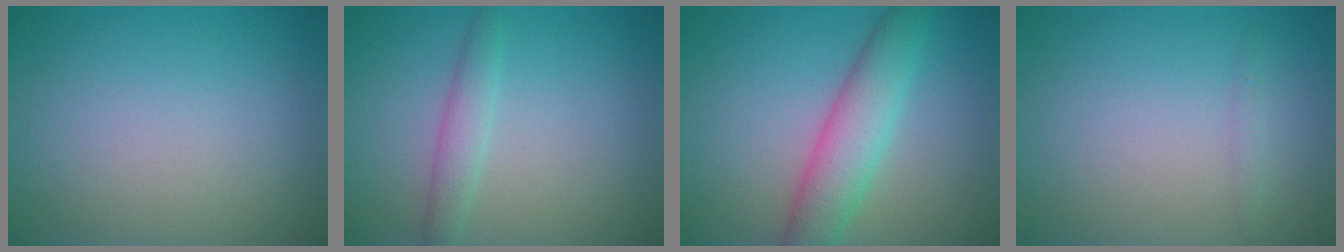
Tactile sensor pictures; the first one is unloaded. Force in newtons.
{"total": 2.0, "press": 2.0, "slide": 0.0}
{"total": 5.1, "press": 5.0, "slide": 0.2}
{"total": 0.6, "press": 0.6, "slide": 0.0}